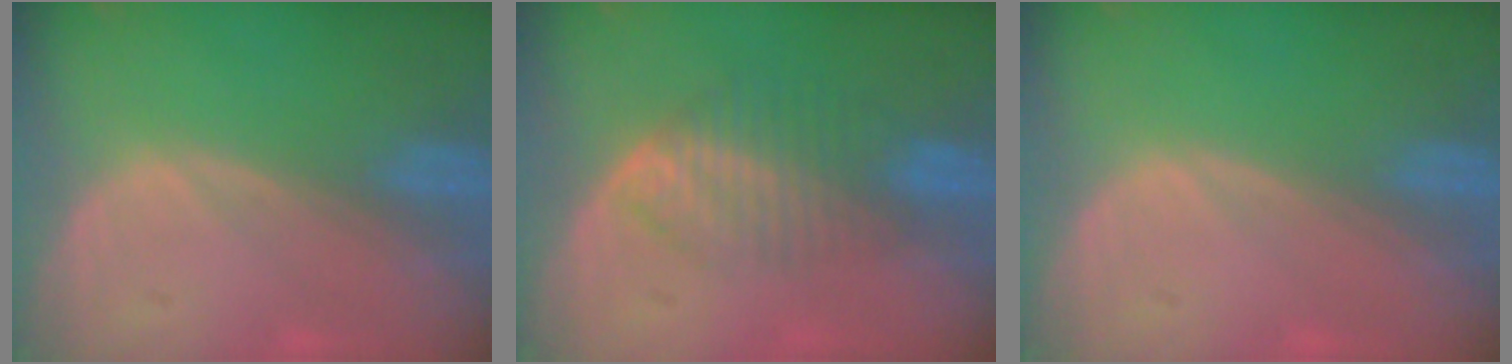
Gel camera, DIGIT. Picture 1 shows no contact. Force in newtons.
{"total": 6.8, "press": 5.8, "slide": 3.5}
{"total": 0.0}